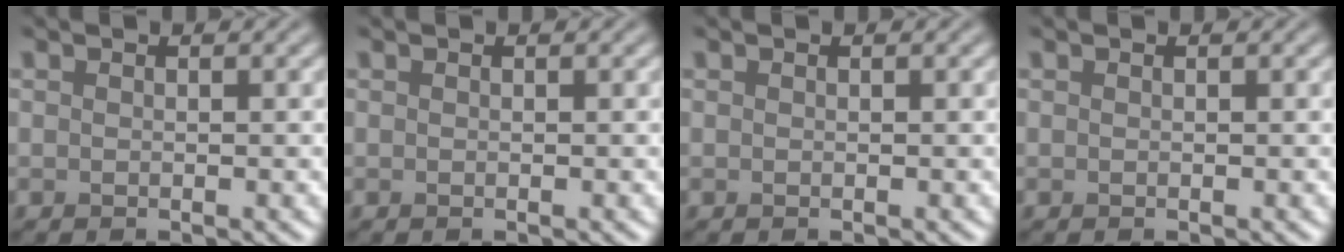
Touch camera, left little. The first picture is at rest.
{"total": 0.0}
{"total": 0.0}
{"total": 0.0}